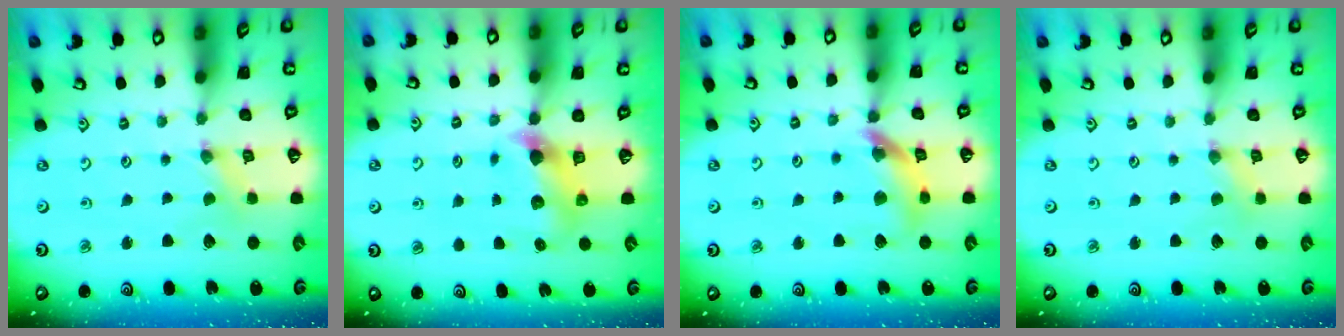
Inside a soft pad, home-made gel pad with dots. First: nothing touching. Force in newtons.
{"total": 6.4, "press": 6.4, "slide": 0.4}
{"total": 12.7, "press": 12.6, "slide": 1.6}
{"total": 1.8, "press": 1.8, "slide": 0.4}